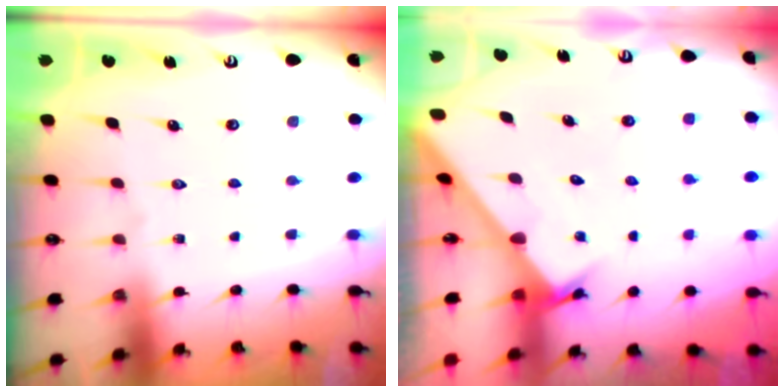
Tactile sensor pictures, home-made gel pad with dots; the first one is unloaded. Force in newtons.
{"total": 2.4, "press": 2.4, "slide": 0.1}